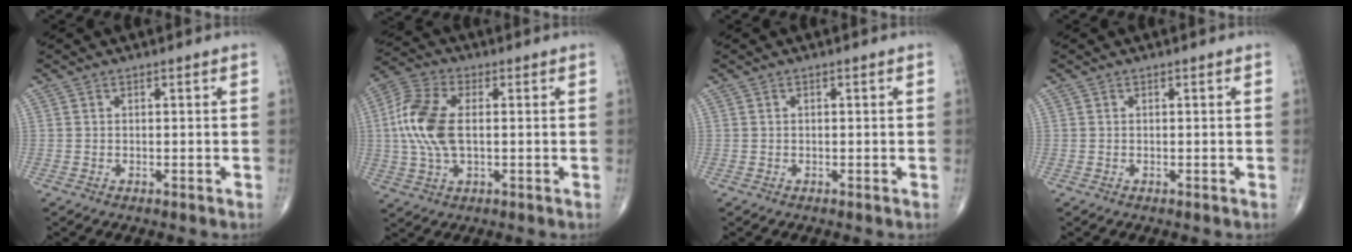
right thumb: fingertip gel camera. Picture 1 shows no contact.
{"total": 12.2, "force": [0.6, 6.6, 10.3], "torque": [-0.234, 0.013, 0.008]}
{"total": 0.0}
{"total": 0.0}